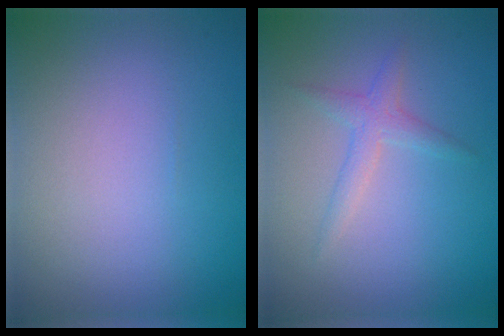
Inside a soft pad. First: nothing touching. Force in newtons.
{"total": 1.8, "press": 1.8, "slide": 0.1}